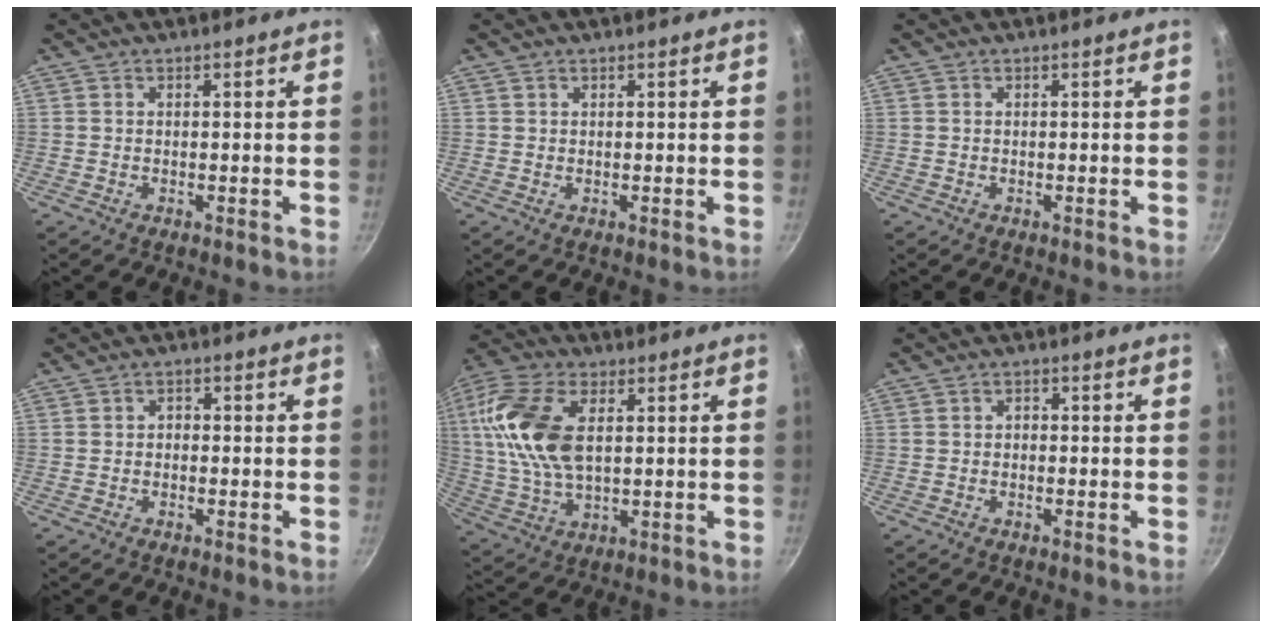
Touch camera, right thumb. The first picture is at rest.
{"total": 0.0}
{"total": 0.0}
{"total": 1.3, "force": [-0.5, 1.0, 0.7], "torque": [-0.009, 0.008, -0.010]}
{"total": 16.5, "force": [3.5, 9.1, 13.2], "torque": [-0.259, 0.000, 0.063]}
{"total": 1.1, "force": [-0.4, 0.8, 0.6], "torque": [-0.008, 0.006, -0.007]}